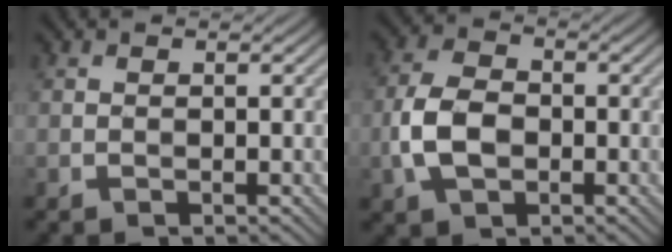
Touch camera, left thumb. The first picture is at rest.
{"total": 6.5, "force": [-1.5, 4.2, 4.7], "torque": [-0.110, 0.002, -0.034]}